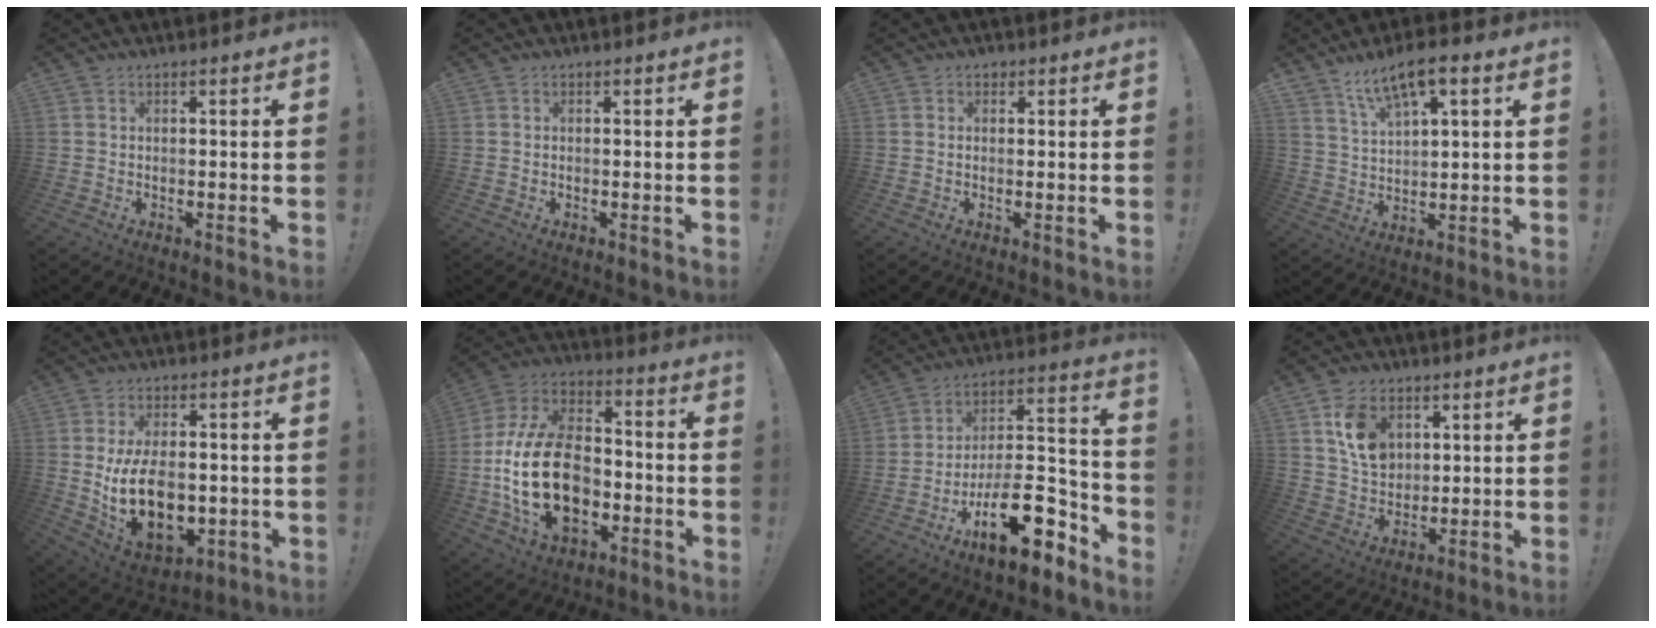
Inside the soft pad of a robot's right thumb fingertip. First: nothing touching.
{"total": 0.0}
{"total": 1.1, "force": [0.4, 0.9, 0.5], "torque": [0.000, -0.002, 0.005]}
{"total": 9.0, "force": [5.7, 2.8, 6.3], "torque": [-0.108, -0.024, 0.102]}
{"total": 17.9, "force": [-1.8, 11.3, 13.8], "torque": [-0.232, -0.015, -0.020]}
{"total": 26.0, "force": [-5.4, 17.0, 19.0], "torque": [-0.369, 0.037, -0.076]}
{"total": 21.2, "force": [-11.5, 8.7, 15.6], "torque": [-0.244, 0.070, -0.182]}
{"total": 10.8, "force": [4.5, 7.9, 6.0], "torque": [-0.093, -0.007, 0.090]}